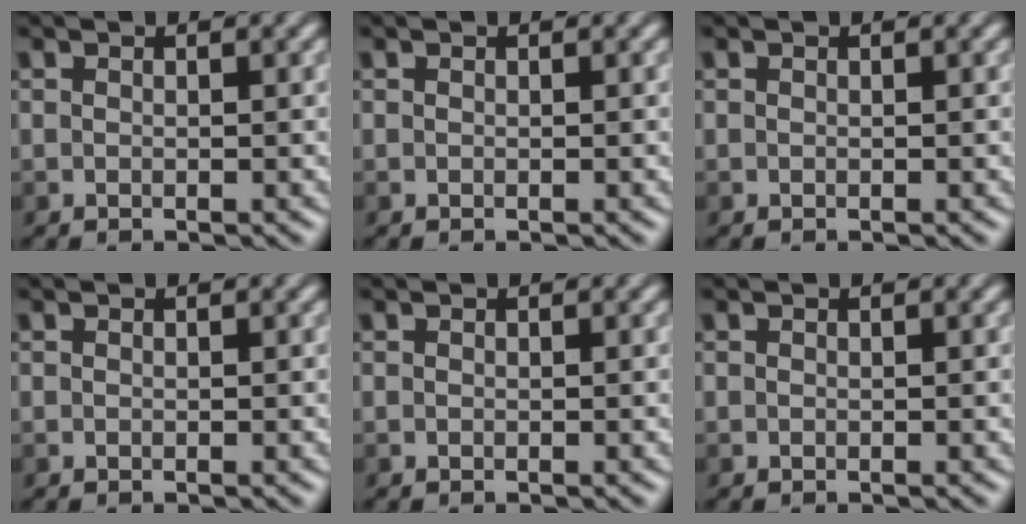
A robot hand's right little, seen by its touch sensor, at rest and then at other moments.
{"total": 0.0}
{"total": 0.0}
{"total": 0.0}
{"total": 0.0}
{"total": 0.0}